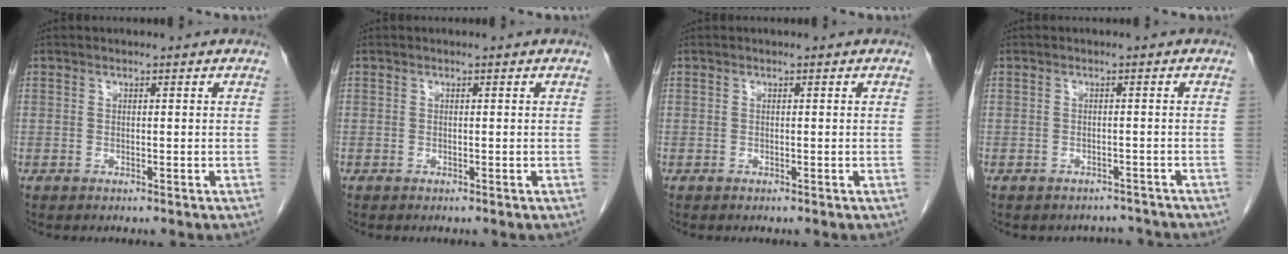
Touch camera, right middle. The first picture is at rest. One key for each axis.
{"total": 0.0}
{"total": 0.0}
{"total": 3.2, "fx": -2.9, "fy": 1.2, "fz": -0.5, "tx": 0.009, "ty": 0.006, "tz": -0.038}